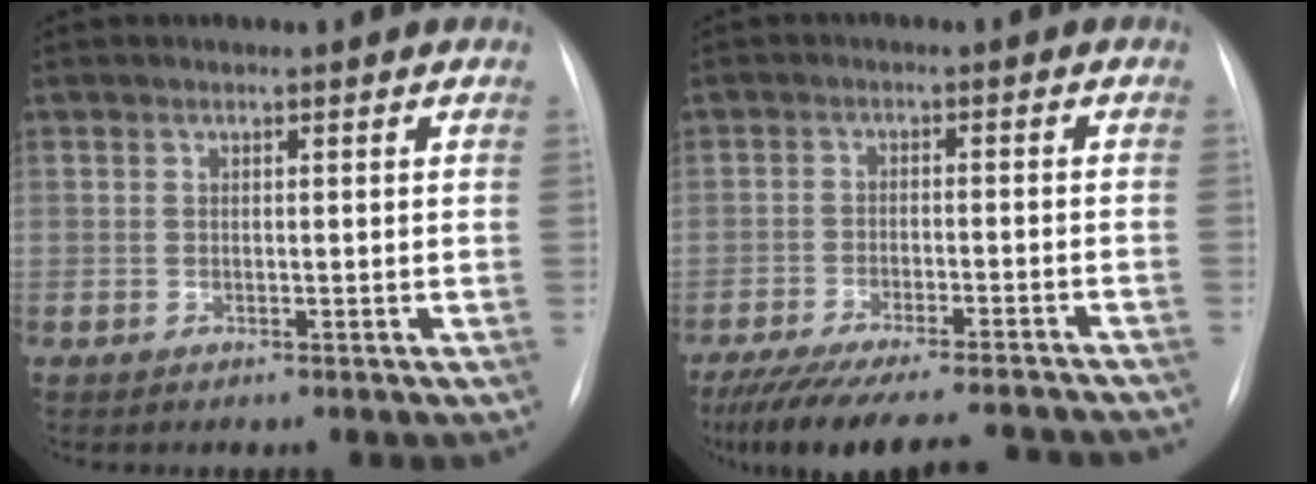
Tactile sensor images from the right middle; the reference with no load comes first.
{"total": 22.1, "force": [-19.6, 3.5, 9.6], "torque": [-0.161, -0.034, -0.259]}